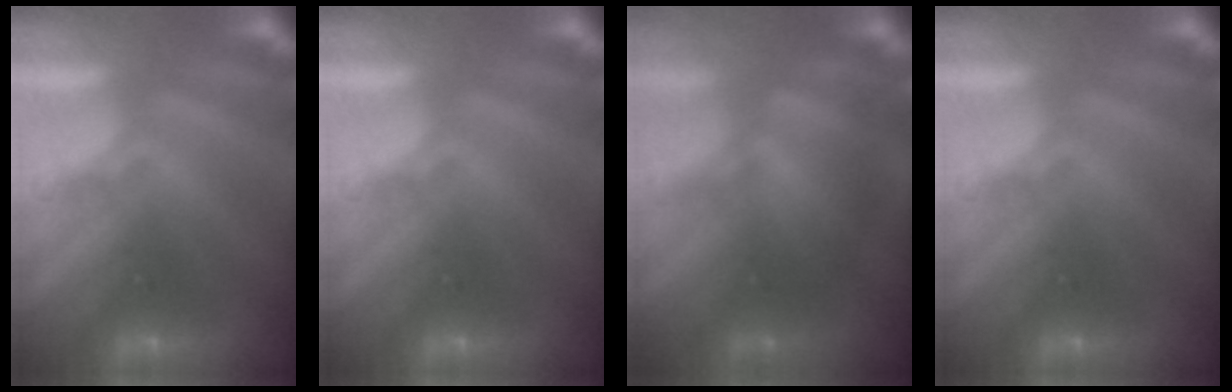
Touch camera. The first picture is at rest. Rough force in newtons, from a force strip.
{"total": 0.0}
{"total": 2.1}
{"total": 0.0}